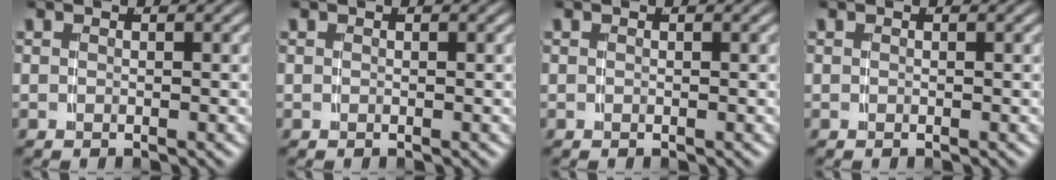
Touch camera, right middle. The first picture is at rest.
{"total": 0.0}
{"total": 0.0}
{"total": 0.0}